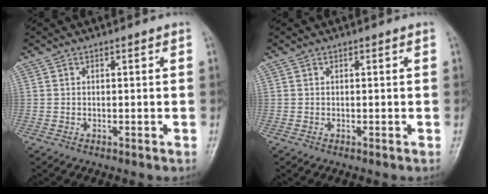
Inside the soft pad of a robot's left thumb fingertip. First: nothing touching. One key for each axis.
{"total": 0.0}